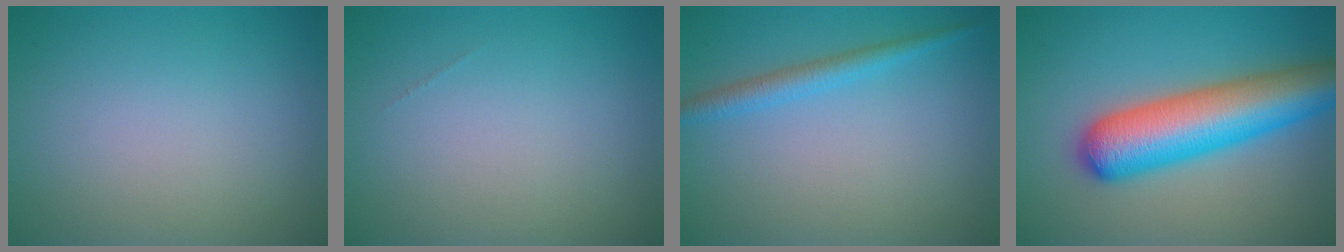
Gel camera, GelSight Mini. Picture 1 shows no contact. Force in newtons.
{"total": 0.0}
{"total": 2.1, "press": 2.1, "slide": 0.1}
{"total": 9.2, "press": 9.2, "slide": 0.3}